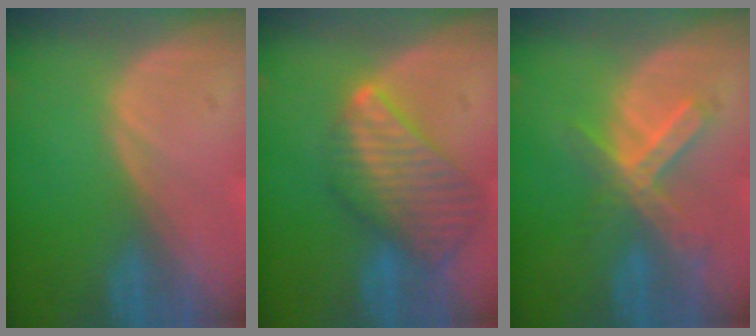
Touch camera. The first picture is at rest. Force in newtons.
{"total": 9.5, "press": 8.3, "slide": 4.6}
{"total": 6.6, "press": 5.8, "slide": 3.1}